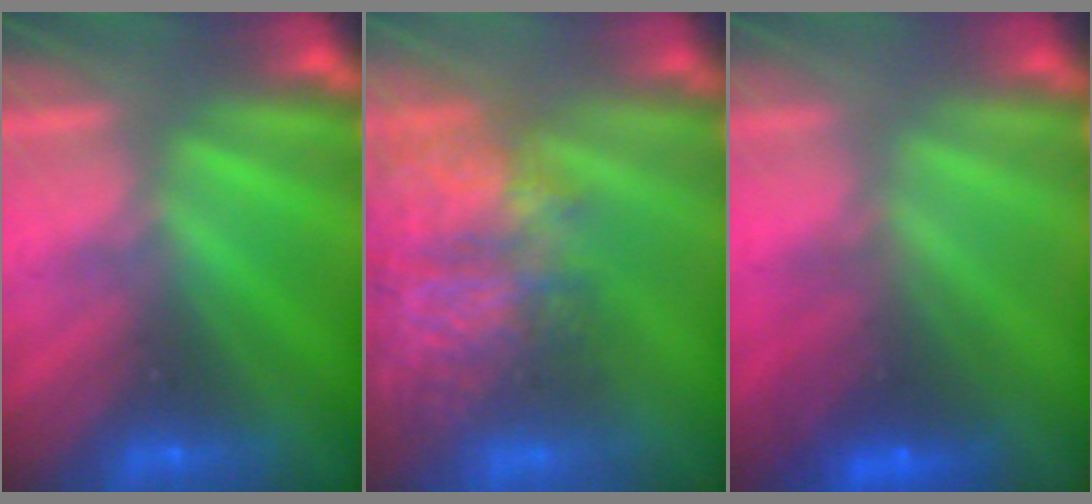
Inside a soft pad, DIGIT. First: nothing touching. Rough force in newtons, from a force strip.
{"total": 8.6}
{"total": 2.7}